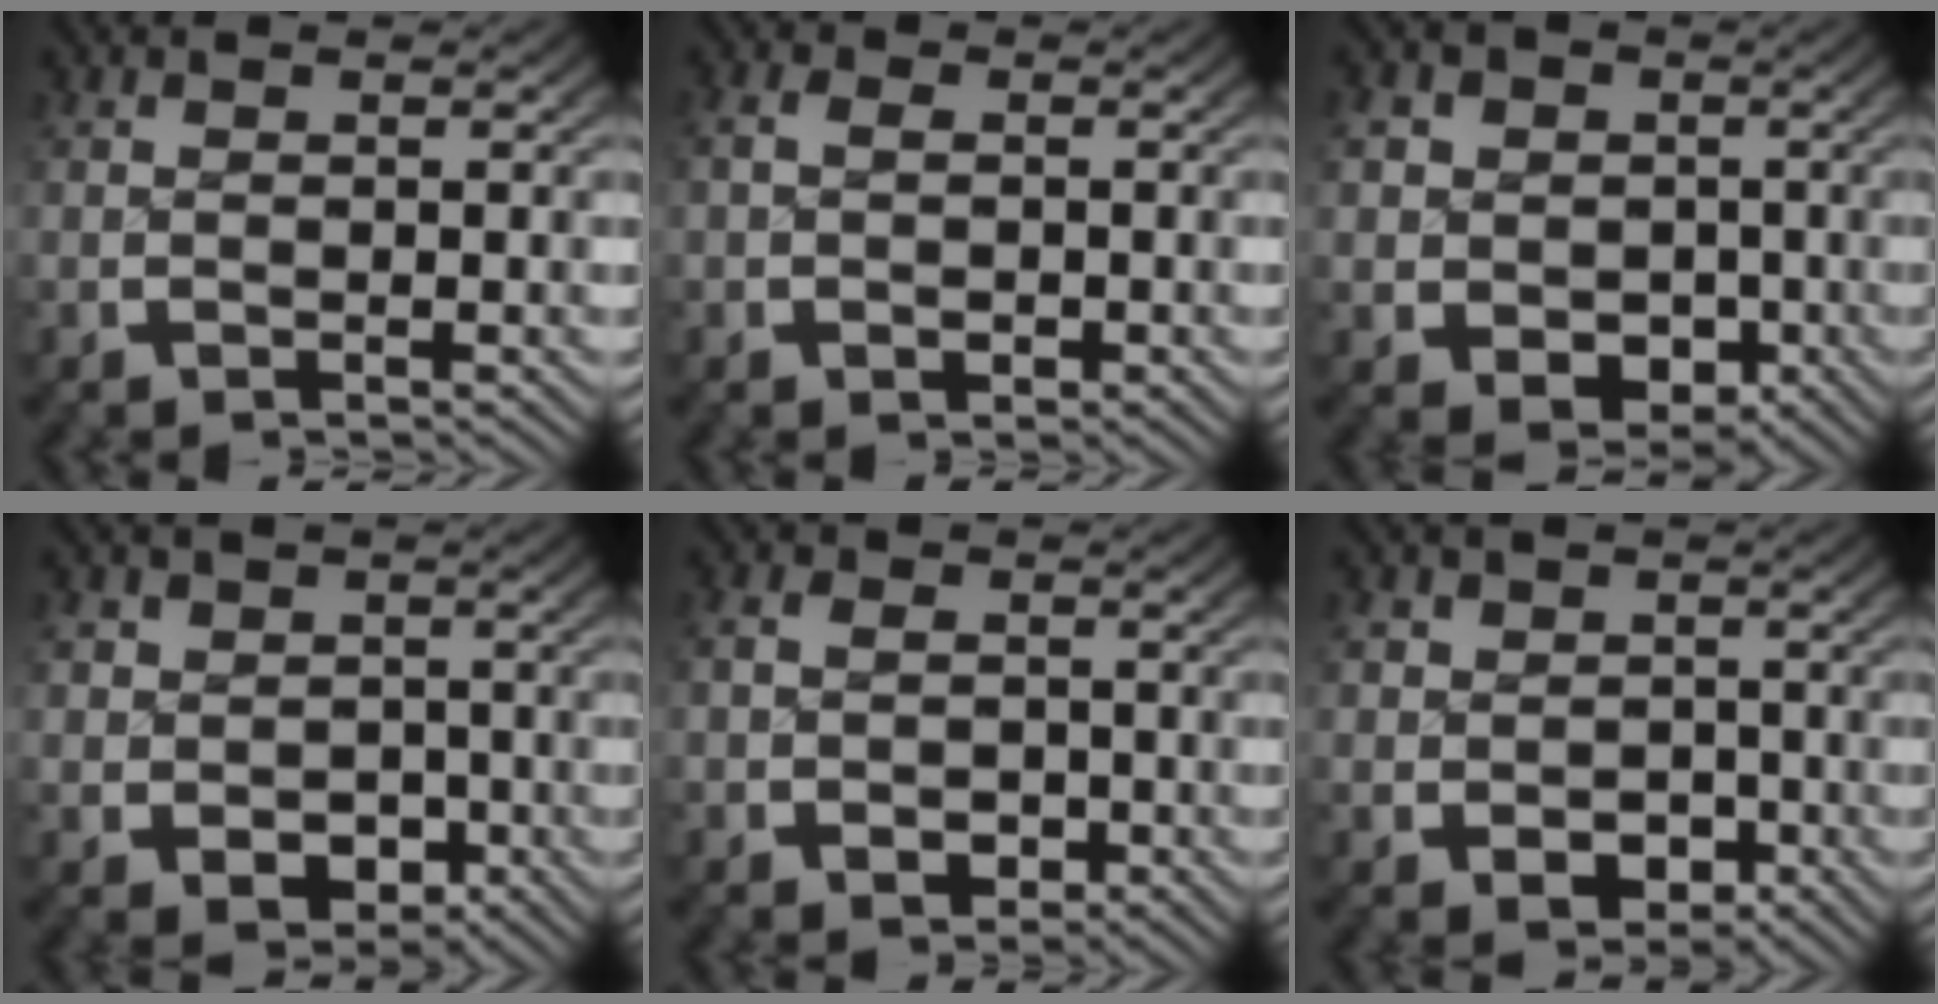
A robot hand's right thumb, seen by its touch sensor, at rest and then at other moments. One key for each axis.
{"total": 2.2, "fx": -0.1, "fy": 1.7, "fz": 1.4, "tx": -0.025, "ty": -0.004, "tz": 0.001}
{"total": 8.7, "fx": -0.5, "fy": 7.5, "fz": 4.4, "tx": -0.096, "ty": -0.036, "tz": 0.003}
{"total": 6.3, "fx": -0.7, "fy": 5.5, "fz": 3.0, "tx": -0.056, "ty": -0.025, "tz": -0.003}
{"total": 3.5, "fx": -0.5, "fy": 3.0, "fz": 1.7, "tx": -0.027, "ty": -0.008, "tz": -0.007}
{"total": 5.5, "fx": -0.7, "fy": 4.8, "fz": 2.6, "tx": -0.046, "ty": -0.021, "tz": -0.005}